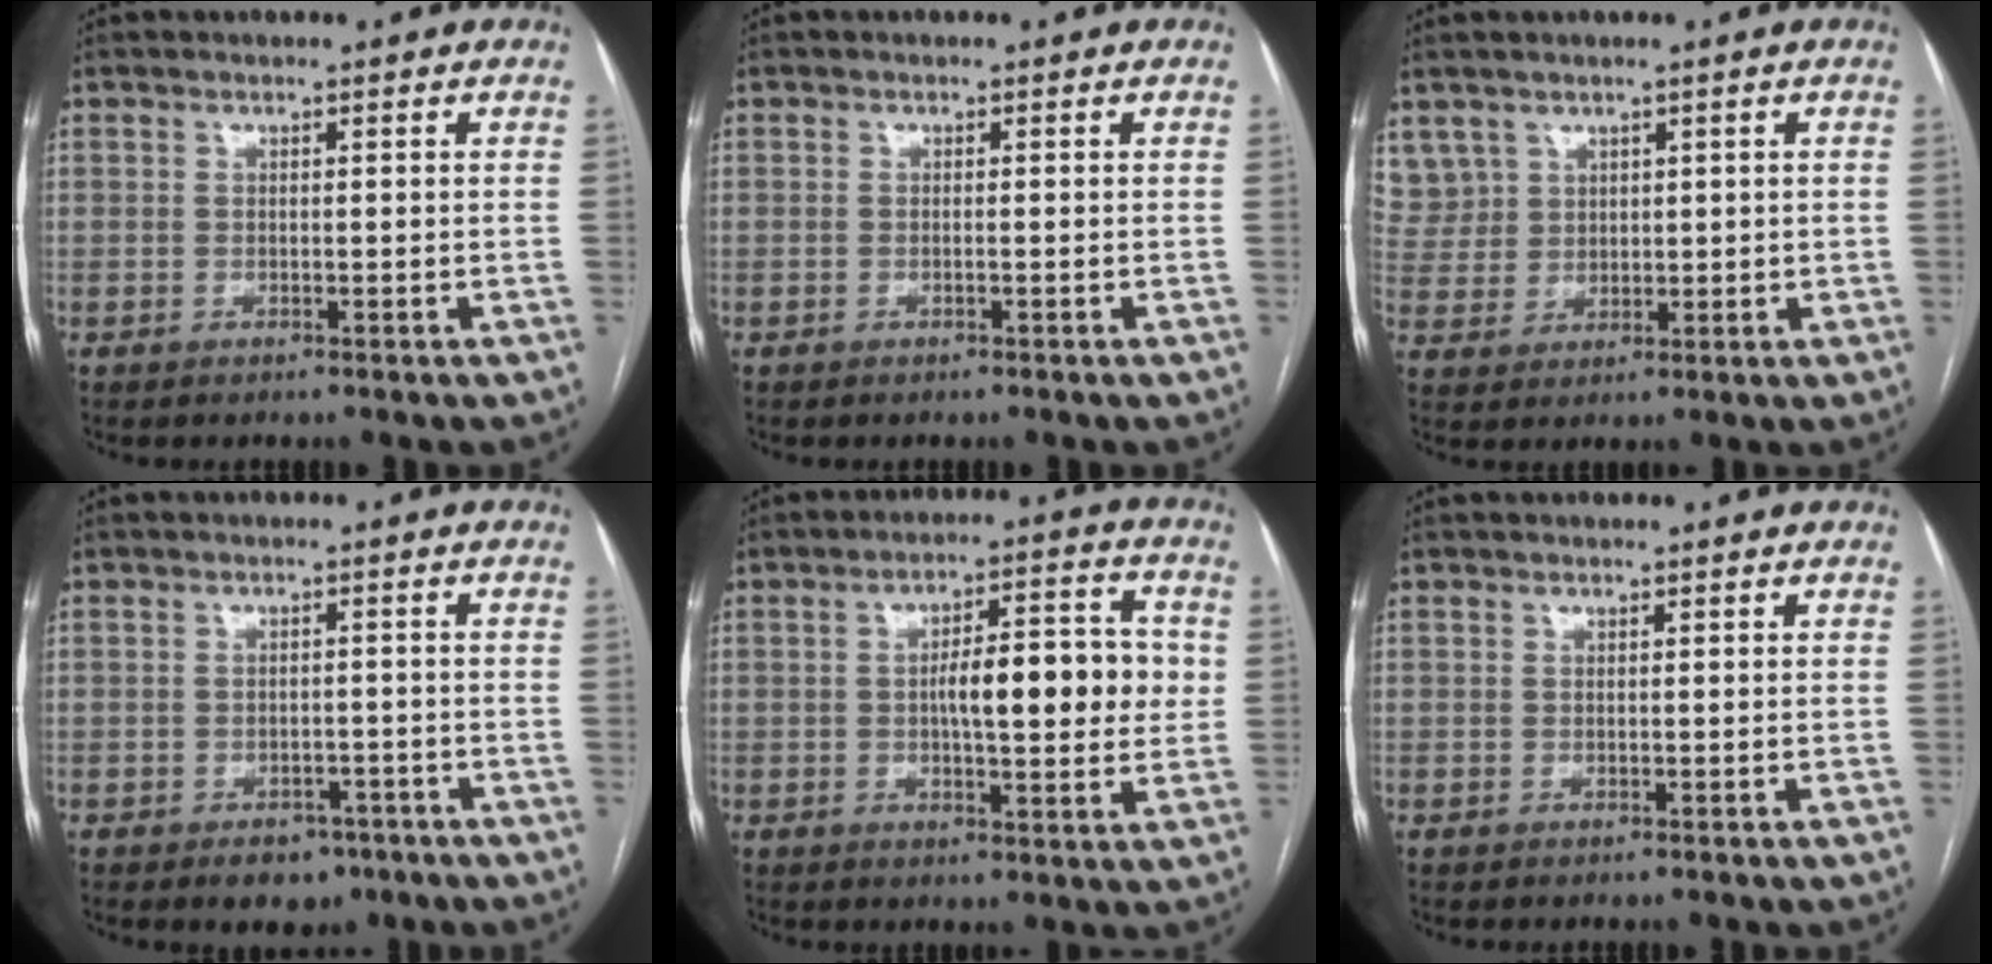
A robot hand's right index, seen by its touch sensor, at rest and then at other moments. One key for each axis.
{"total": 0.0}
{"total": 6.8, "fx": 4.2, "fy": 5.3, "fz": 0.1, "tx": 0.001, "ty": 0.017, "tz": 0.095}
{"total": 4.6, "fx": -3.1, "fy": 2.8, "fz": 2.0, "tx": -0.022, "ty": 0.004, "tz": -0.036}
{"total": 11.6, "fx": 0.6, "fy": 3.1, "fz": 11.1, "tx": -0.164, "ty": 0.024, "tz": 0.008}
{"total": 0.0}